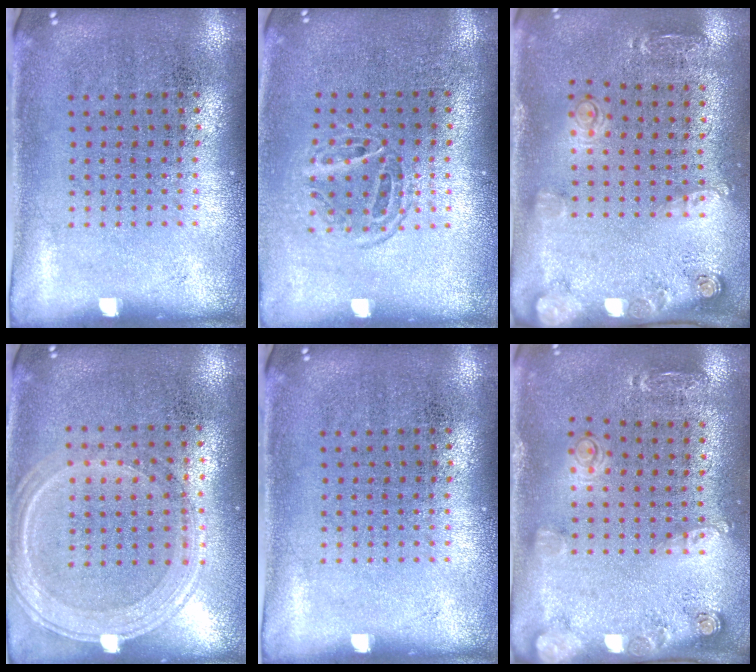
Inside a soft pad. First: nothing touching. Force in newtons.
{"total": 1.4, "press": 1.1, "slide": 0.8}
{"total": 1.7, "press": 1.4, "slide": 1.0}
{"total": 1.2, "press": 1.2, "slide": 0.3}
{"total": 0.0}
{"total": 1.5, "press": 1.4, "slide": 0.7}